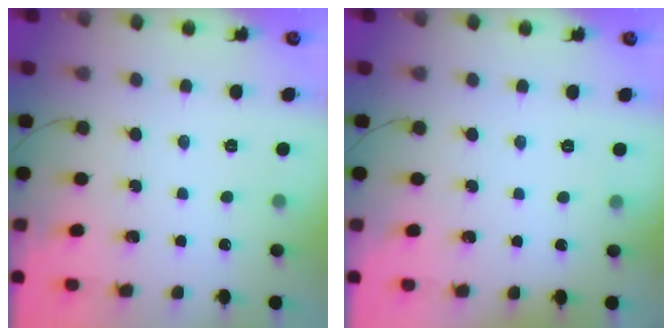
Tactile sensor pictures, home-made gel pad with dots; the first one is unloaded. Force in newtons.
{"total": 2.4, "press": 1.6, "slide": 1.8}